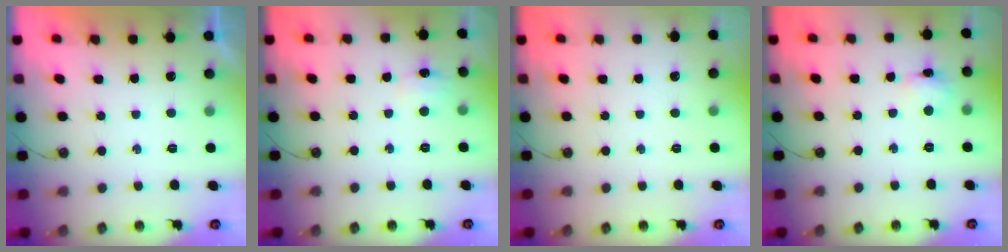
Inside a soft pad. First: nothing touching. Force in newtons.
{"total": 7.1, "press": 7.0, "slide": 0.9}
{"total": 0.0}
{"total": 2.8, "press": 2.8, "slide": 0.5}